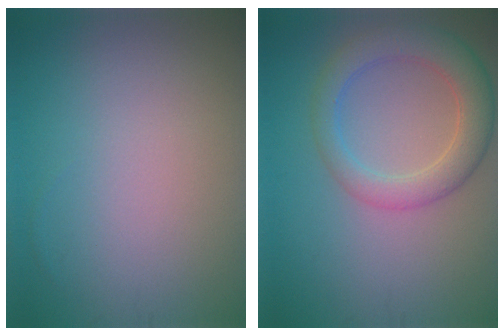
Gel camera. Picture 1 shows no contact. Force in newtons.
{"total": 4.9, "press": 4.9, "slide": 0.5}